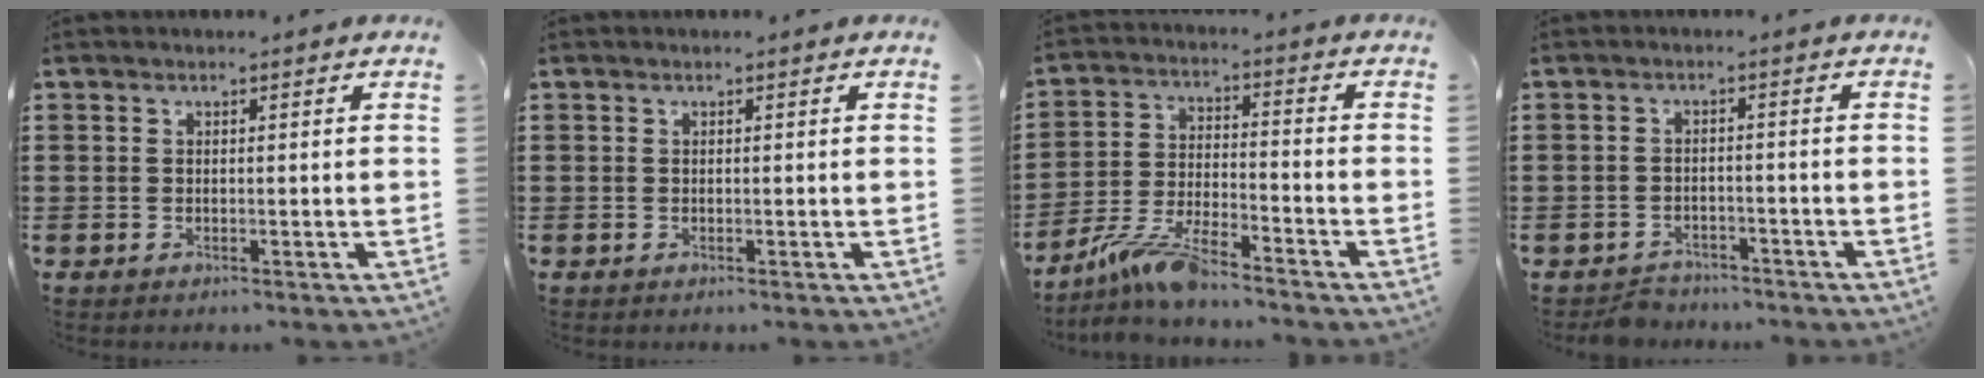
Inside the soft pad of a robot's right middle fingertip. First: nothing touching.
{"total": 0.0}
{"total": 8.2, "force": [-6.9, 0.9, 4.3], "torque": [-0.095, -0.005, -0.133]}
{"total": 2.4, "force": [-2.3, 0.5, -0.1], "torque": [-0.007, -0.002, -0.051]}